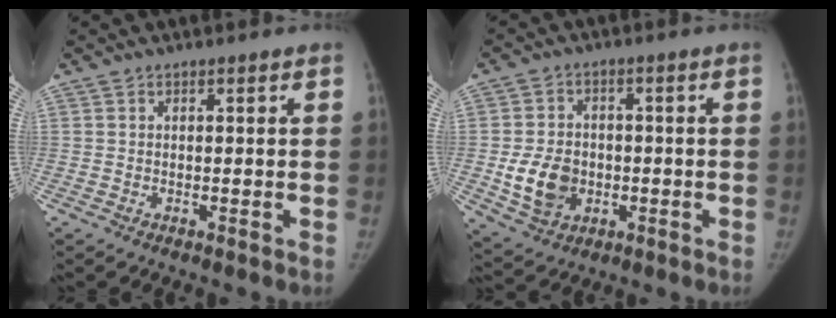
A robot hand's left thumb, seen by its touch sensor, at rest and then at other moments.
{"total": 9.4, "force": [-1.6, 7.4, 5.5], "torque": [-0.076, 0.003, -0.019]}